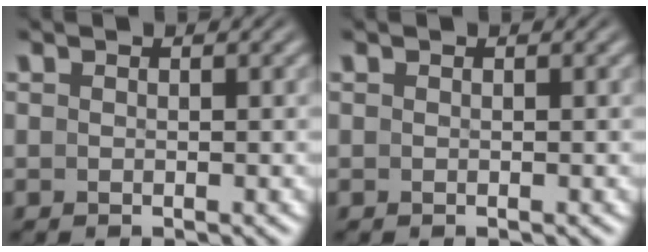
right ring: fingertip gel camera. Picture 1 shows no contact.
{"total": 0.0}